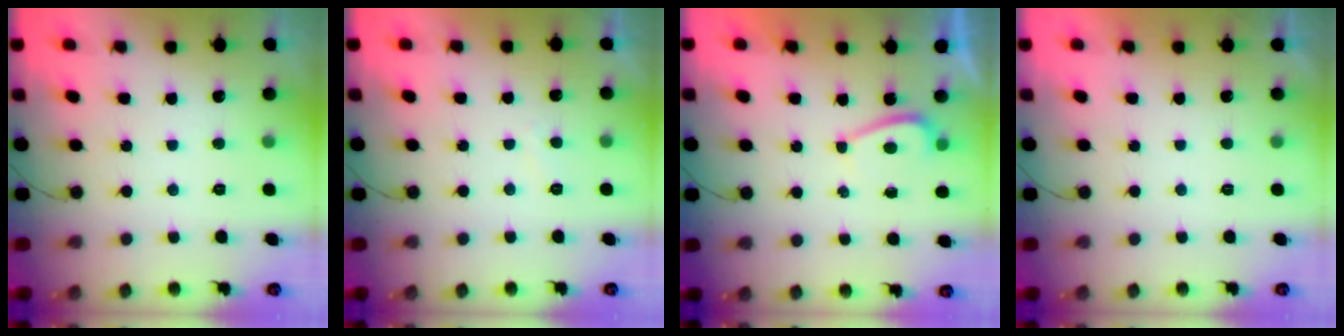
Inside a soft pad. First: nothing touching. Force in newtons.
{"total": 0.8, "press": 0.6, "slide": 0.5}
{"total": 1.4, "press": 1.3, "slide": 0.5}
{"total": 2.1, "press": 2.0, "slide": 0.4}